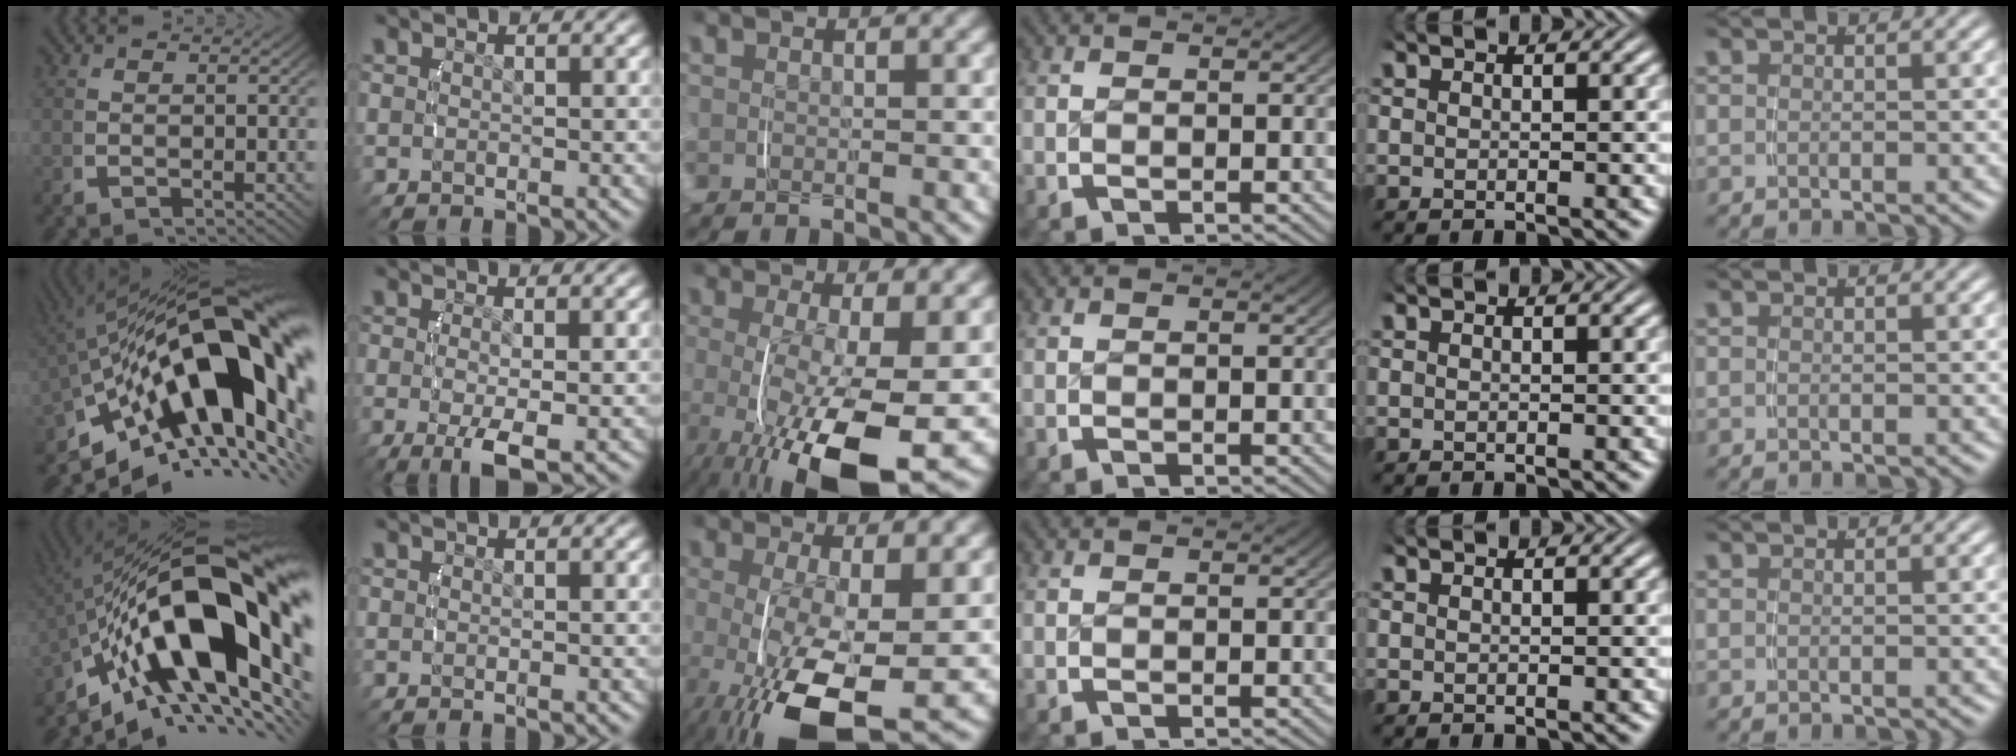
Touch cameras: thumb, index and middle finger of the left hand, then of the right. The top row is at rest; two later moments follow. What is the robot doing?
{"motion": "lift_and_place", "object": "camera"}